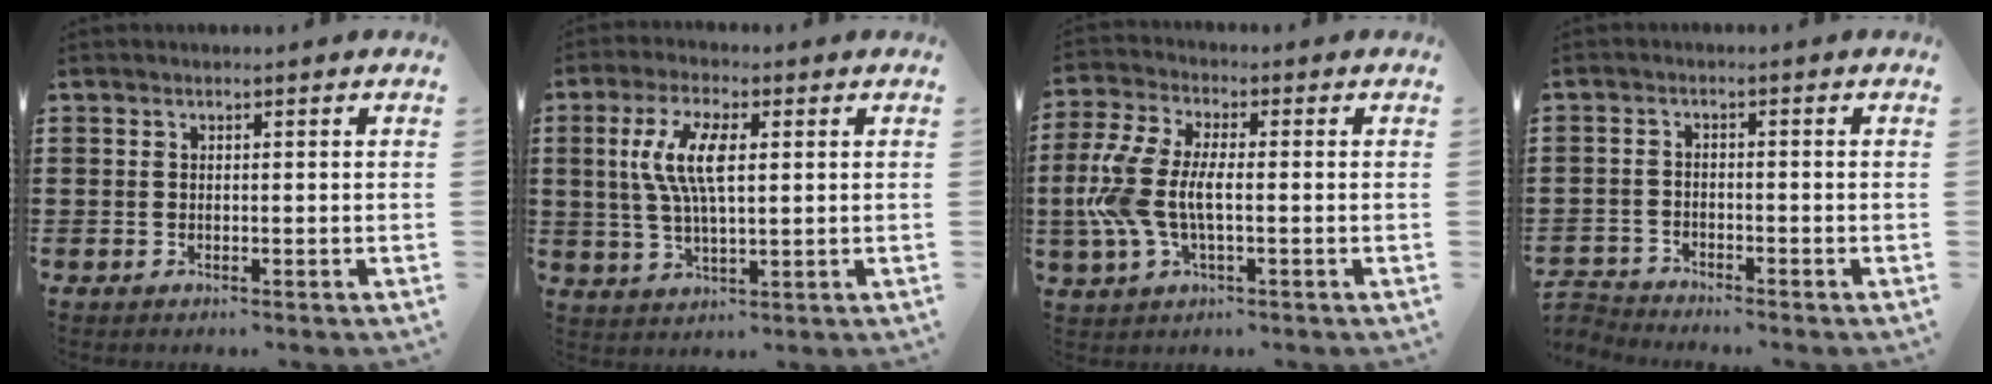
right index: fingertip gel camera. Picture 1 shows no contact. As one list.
[{"total": 8.1, "force": [1.5, 3.0, 7.4], "torque": [-0.161, 0.006, 0.021]}, {"total": 8.6, "force": [-0.9, 4.3, 7.5], "torque": [-0.192, -0.010, -0.028]}, {"total": 2.3, "force": [-2.3, 0.2, -0.3], "torque": [-0.003, 0.002, -0.052]}]